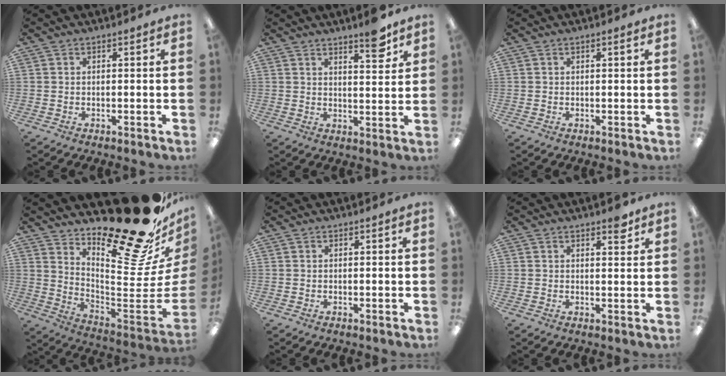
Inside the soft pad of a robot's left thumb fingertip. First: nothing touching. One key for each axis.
{"total": 6.8, "fx": 5.3, "fy": 1.6, "fz": 4.0, "tx": -0.044, "ty": -0.038, "tz": 0.083}
{"total": 0.9, "fx": 0.5, "fy": 0.1, "fz": 0.7, "tx": -0.014, "ty": 0.001, "tz": 0.009}
{"total": 26.2, "fx": 19.4, "fy": 6.5, "fz": 16.4, "tx": -0.179, "ty": -0.170, "tz": 0.318}
{"total": 0.0}
{"total": 3.4, "fx": 2.5, "fy": 1.1, "fz": 2.0, "tx": -0.011, "ty": -0.015, "tz": 0.038}